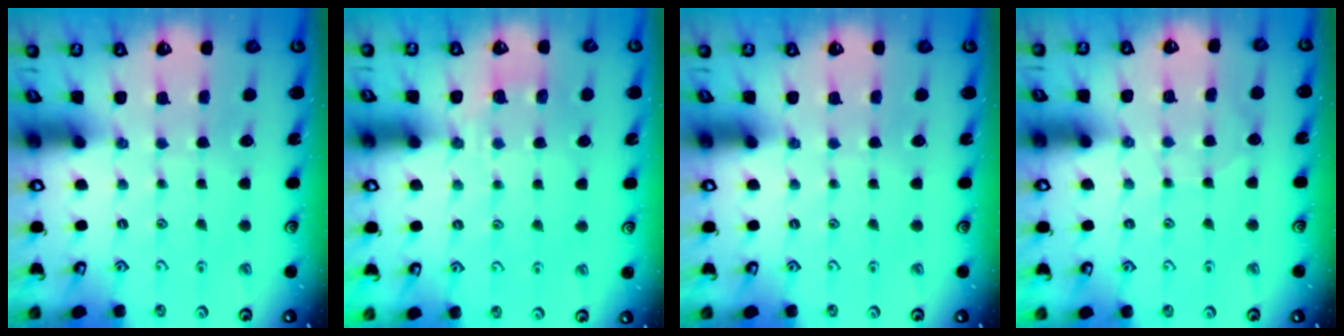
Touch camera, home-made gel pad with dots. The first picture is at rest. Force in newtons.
{"total": 3.9, "press": 3.7, "slide": 1.2}
{"total": 0.0}
{"total": 4.7, "press": 4.6, "slide": 0.4}